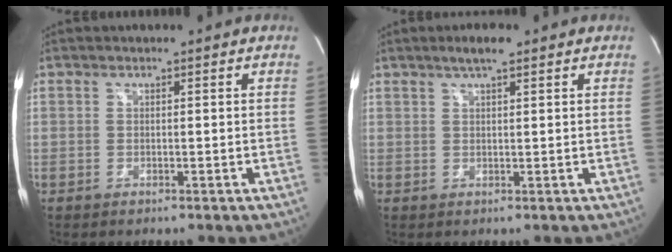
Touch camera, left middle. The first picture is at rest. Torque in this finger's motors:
{"motor_torque": [0.30, -0.14, -0.01, 0.01]}